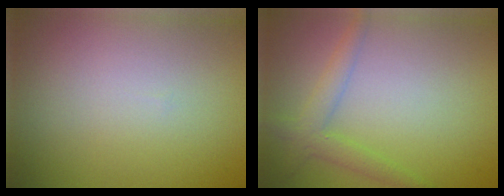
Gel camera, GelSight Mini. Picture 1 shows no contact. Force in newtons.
{"total": 2.7, "press": 2.7, "slide": 0.1}